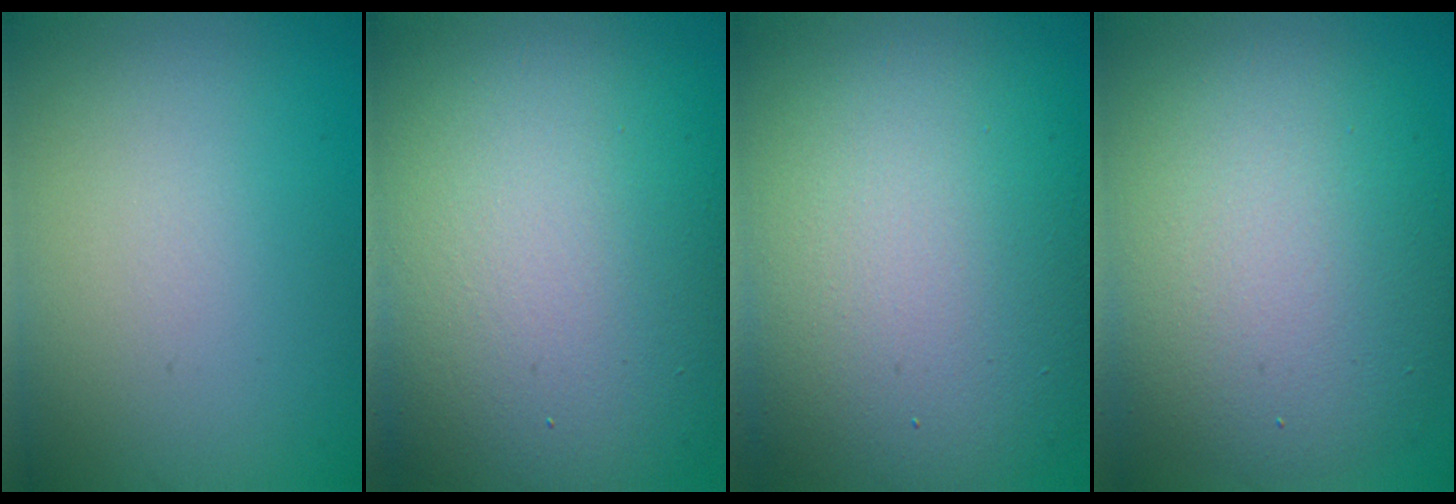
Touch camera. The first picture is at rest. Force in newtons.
{"total": 15.4, "press": 15.4, "slide": 0.4}
{"total": 14.7, "press": 14.7, "slide": 0.9}
{"total": 10.2, "press": 10.1, "slide": 0.8}